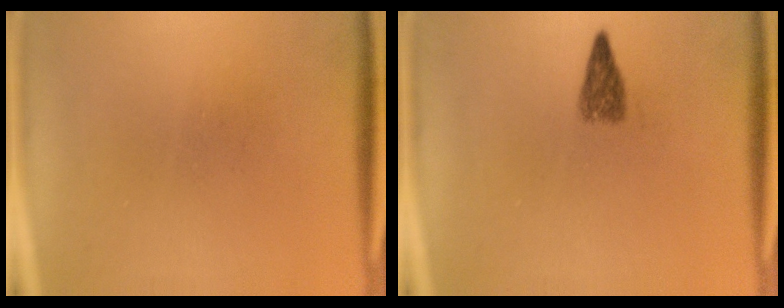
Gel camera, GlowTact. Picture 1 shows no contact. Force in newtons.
{"total": 2.3}